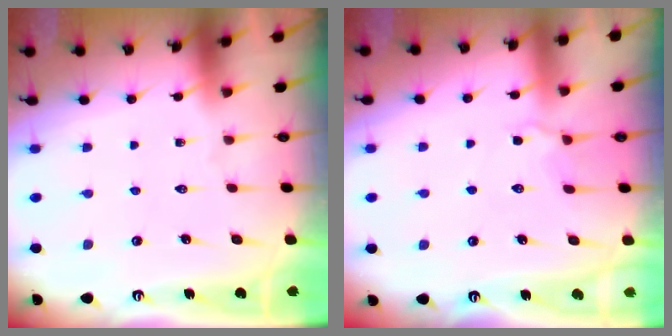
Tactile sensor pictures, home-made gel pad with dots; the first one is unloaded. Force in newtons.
{"total": 4.0, "press": 3.8, "slide": 1.2}